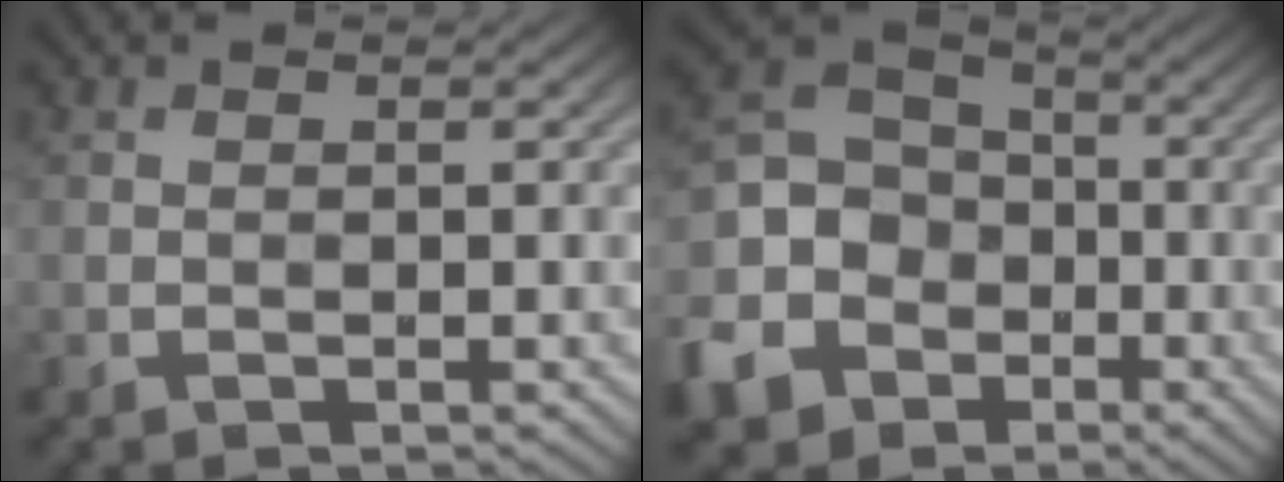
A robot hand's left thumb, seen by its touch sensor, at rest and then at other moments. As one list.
[{"total": 13.8, "force": [-5.7, 11.3, 5.4], "torque": [-0.176, -0.048, -0.126]}]